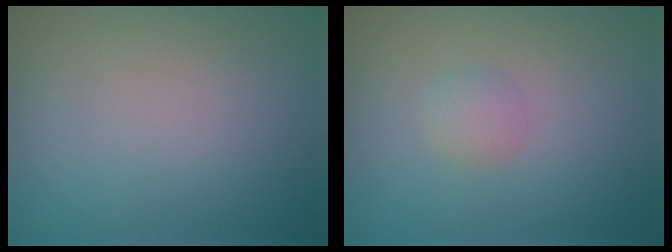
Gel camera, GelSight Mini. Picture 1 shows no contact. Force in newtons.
{"total": 1.3, "press": 1.3, "slide": 0.1}